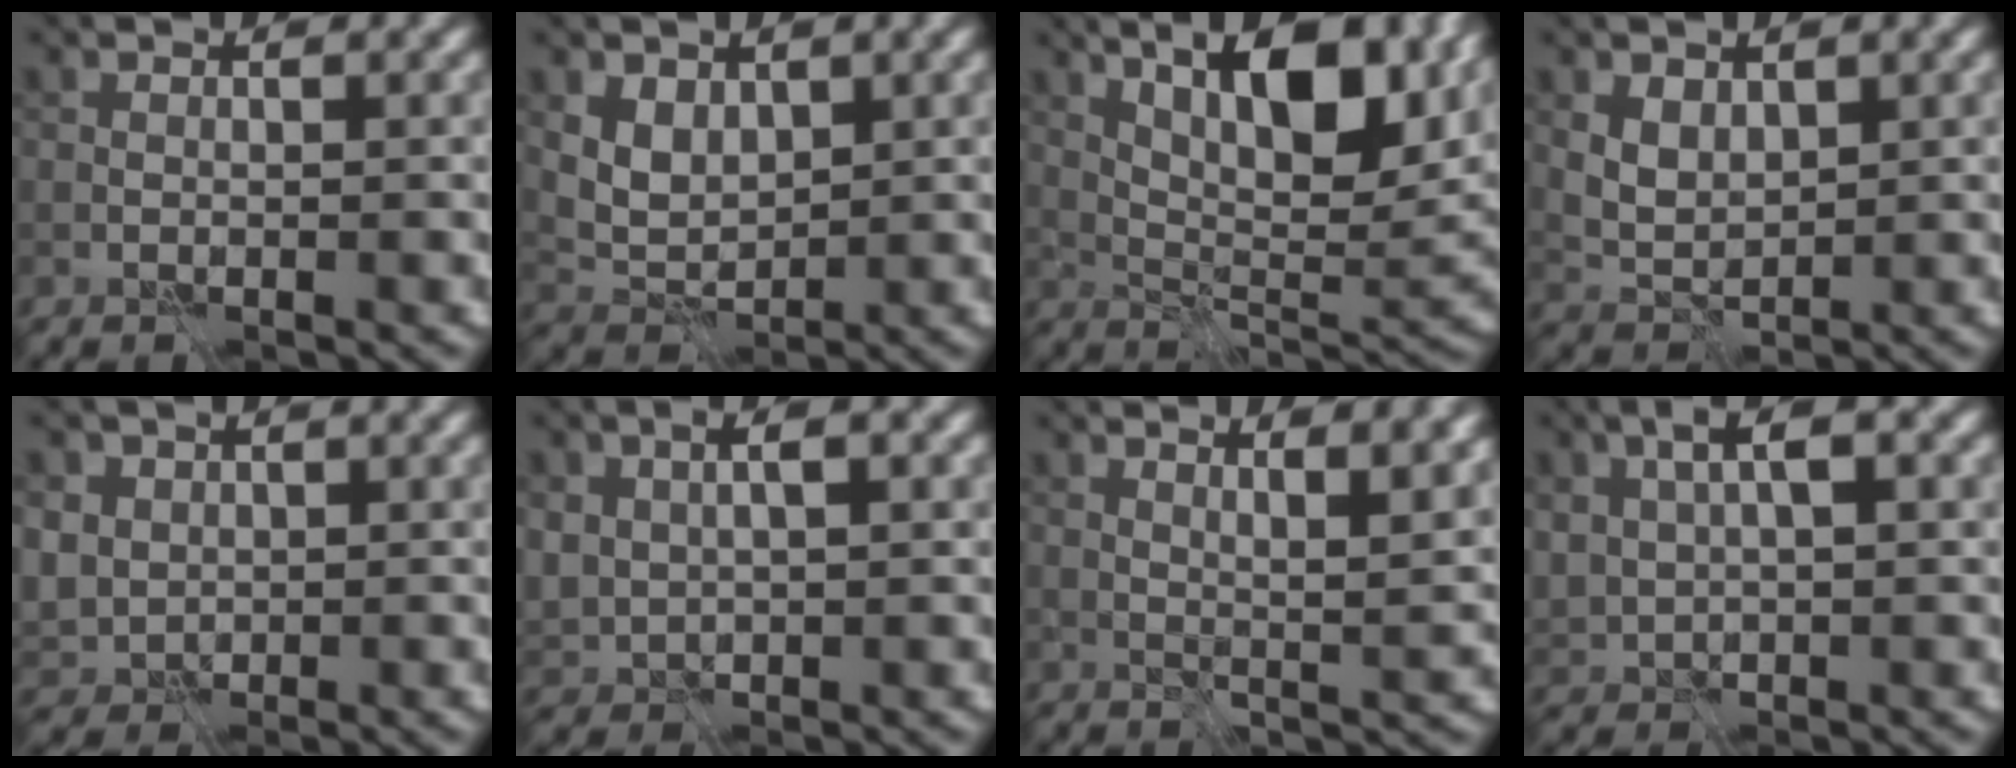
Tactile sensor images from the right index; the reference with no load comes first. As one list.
[{"total": 3.1, "force": [1.3, 2.3, 1.8], "torque": [-0.037, -0.008, 0.027]}, {"total": 10.9, "force": [5.2, 4.1, 8.7], "torque": [-0.136, 0.005, 0.090]}, {"total": 2.8, "force": [1.1, 1.9, 1.7], "torque": [-0.038, -0.006, 0.025]}, {"total": 5.4, "force": [1.5, 4.8, 2.1], "torque": [-0.061, 0.014, 0.025]}, {"total": 4.1, "force": [1.1, 2.7, 2.9], "torque": [-0.061, 0.001, 0.022]}, {"total": 5.0, "force": [2.9, 1.4, 3.7], "torque": [-0.042, 0.013, 0.030]}, {"total": 4.9, "force": [1.7, 2.6, 3.8], "torque": [-0.082, 0.007, 0.031]}]